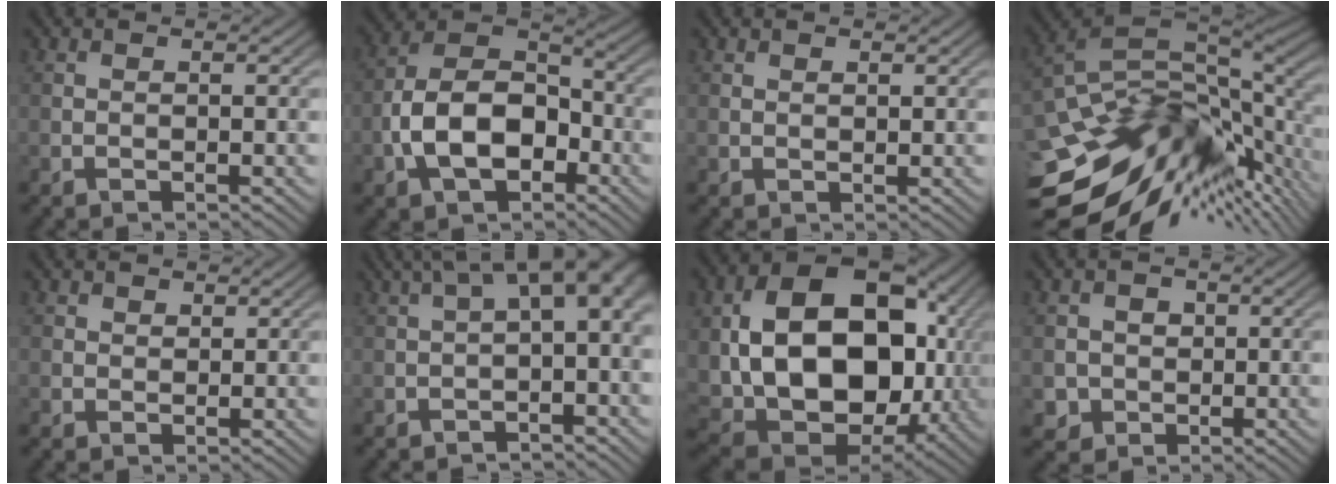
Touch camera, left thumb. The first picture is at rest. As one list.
[{"total": 11.4, "force": [-3.7, 7.0, 8.1], "torque": [-0.165, 0.005, -0.079]}, {"total": 0.7, "force": [0.5, 0.4, 0.3], "torque": [-0.005, -0.002, 0.010]}, {"total": 15.8, "force": [-5.2, 8.4, 12.3], "torque": [-0.232, -0.014, -0.085]}, {"total": 1.8, "force": [1.0, 1.4, 0.4], "torque": [-0.009, -0.004, 0.016]}, {"total": 7.7, "force": [0.9, 2.9, 7.0], "torque": [-0.099, 0.018, 0.011]}, {"total": 19.0, "force": [1.1, 13.5, 13.3], "torque": [-0.250, -0.032, 0.044]}, {"total": 3.0, "force": [-0.1, 2.9, 0.7], "torque": [-0.015, -0.006, -0.003]}]